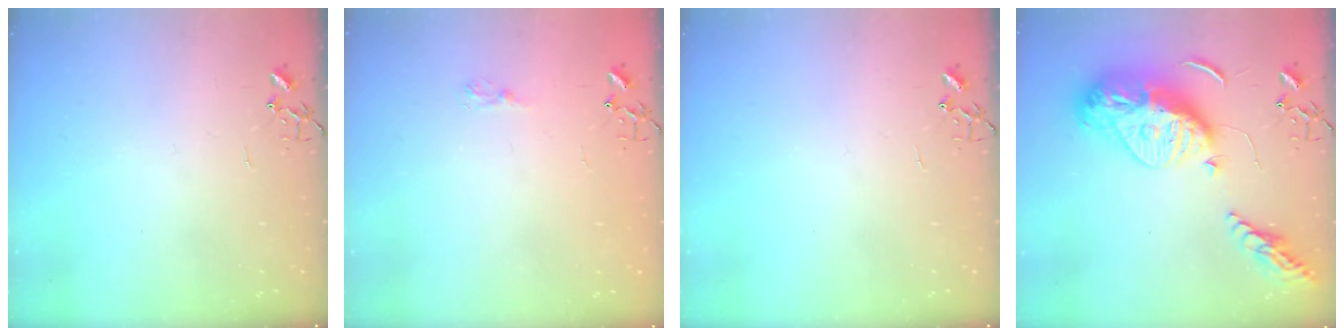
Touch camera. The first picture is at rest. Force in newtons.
{"total": 6.6, "press": 6.5, "slide": 0.8}
{"total": 0.0}
{"total": 22.4, "press": 22.3, "slide": 1.9}